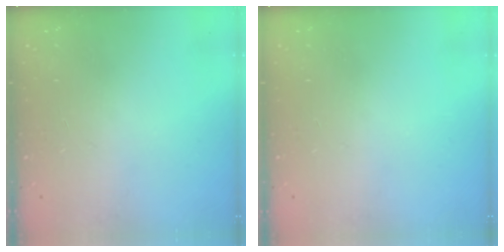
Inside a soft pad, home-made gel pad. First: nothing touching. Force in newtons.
{"total": 0.0}